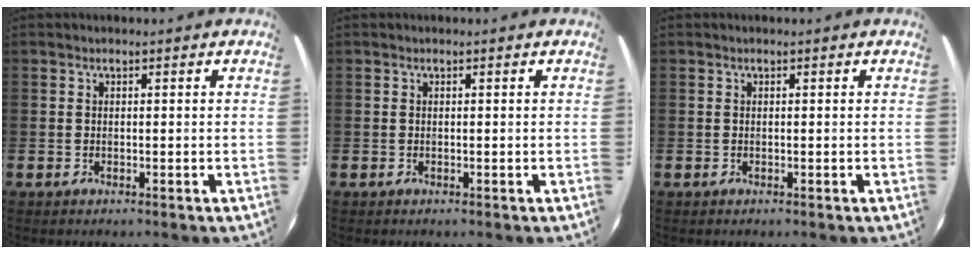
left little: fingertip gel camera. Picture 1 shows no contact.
{"total": 0.0}
{"total": 0.0}